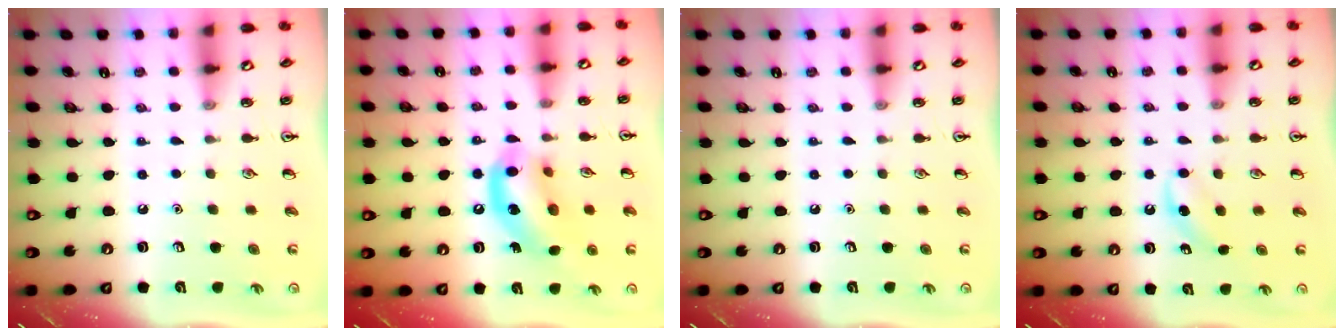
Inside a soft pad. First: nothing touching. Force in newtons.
{"total": 13.5, "press": 13.2, "slide": 3.0}
{"total": 0.0}
{"total": 4.1, "press": 3.7, "slide": 1.7}